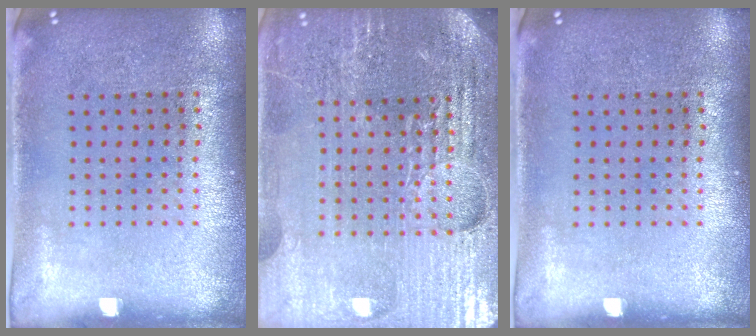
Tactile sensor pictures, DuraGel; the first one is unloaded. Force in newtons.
{"total": 5.1, "press": 4.7, "slide": 1.9}
{"total": 0.0}